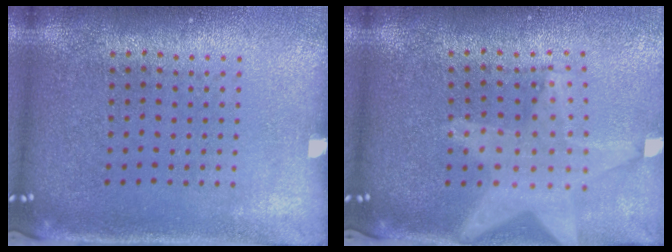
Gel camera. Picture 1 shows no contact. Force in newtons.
{"total": 2.3, "press": 1.9, "slide": 1.3}